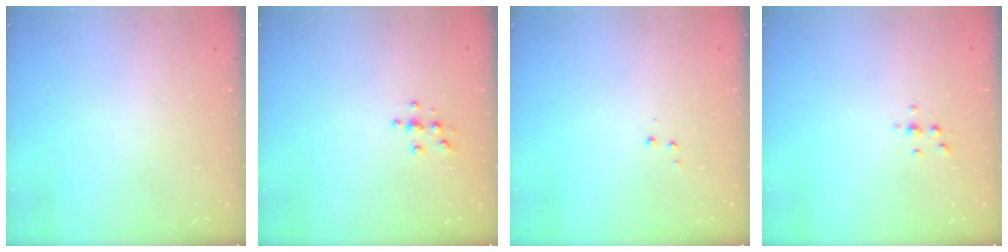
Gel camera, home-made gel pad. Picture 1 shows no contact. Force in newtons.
{"total": 3.9, "press": 3.9, "slide": 0.4}
{"total": 3.3, "press": 3.3, "slide": 0.7}
{"total": 3.6, "press": 3.5, "slide": 0.5}